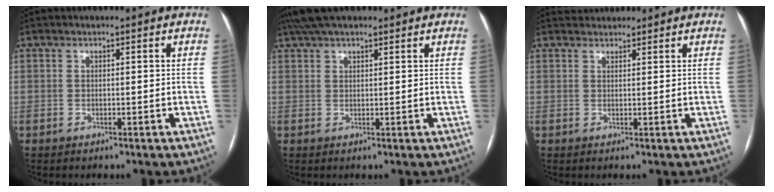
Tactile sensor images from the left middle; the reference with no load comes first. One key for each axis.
{"total": 6.9, "fx": 5.6, "fy": 1.9, "fz": 3.7, "tx": -0.062, "ty": 0.041, "tz": 0.099}
{"total": 2.1, "fx": 2.1, "fy": 0.6, "fz": -0.2, "tx": 0.001, "ty": 0.021, "tz": 0.035}